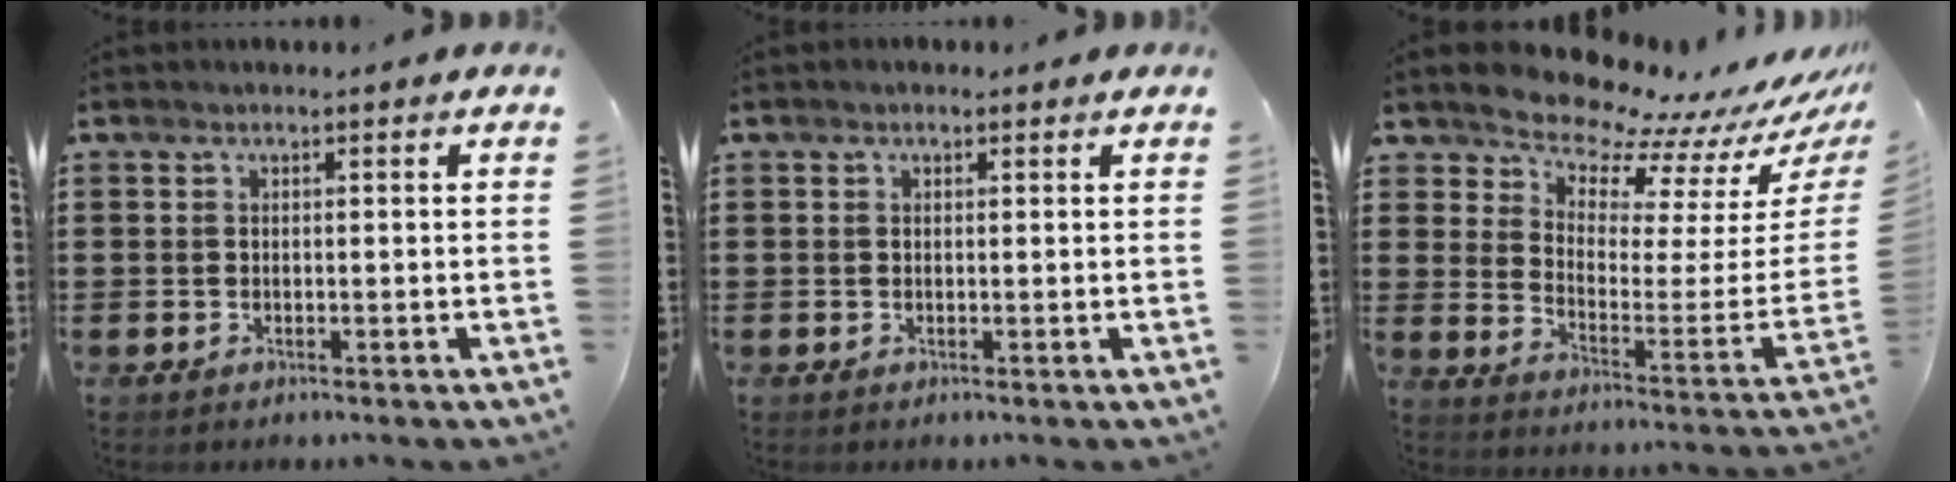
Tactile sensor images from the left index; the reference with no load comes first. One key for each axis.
{"total": 0.6, "fx": 0.3, "fy": 0.4, "fz": 0.3, "tx": -0.006, "ty": 0.004, "tz": 0.005}
{"total": 8.6, "fx": 8.5, "fy": 1.5, "fz": 0.1, "tx": -0.033, "ty": -0.099, "tz": 0.145}